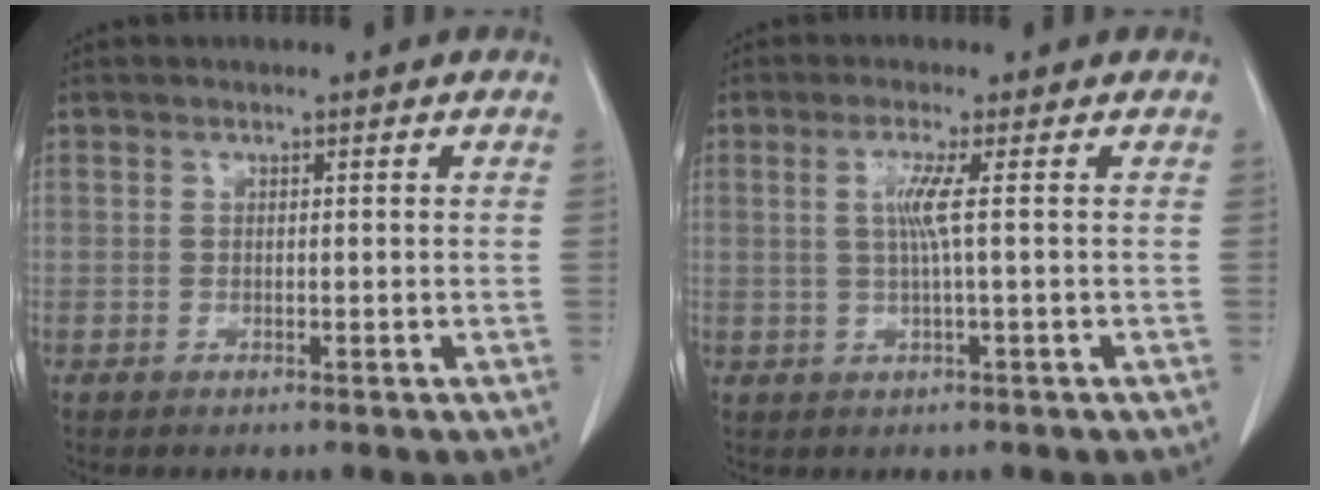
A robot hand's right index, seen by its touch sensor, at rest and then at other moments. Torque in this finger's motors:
{"motor_torque": [0.25, -0.19, 0.10, 0.03]}